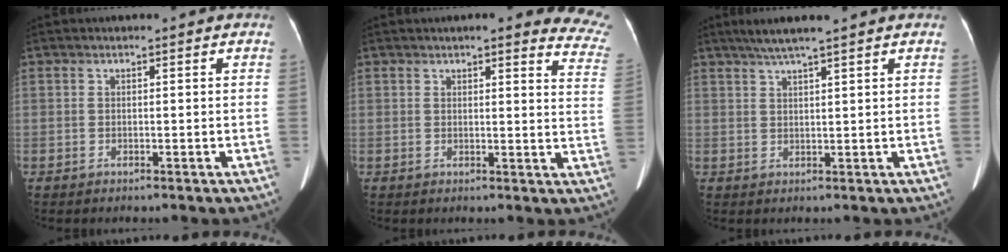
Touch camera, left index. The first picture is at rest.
{"total": 13.1, "force": [11.8, 2.3, 5.0], "torque": [-0.019, -0.040, 0.096]}
{"total": 5.1, "force": [4.0, -0.6, 3.2], "torque": [-0.058, 0.020, 0.072]}